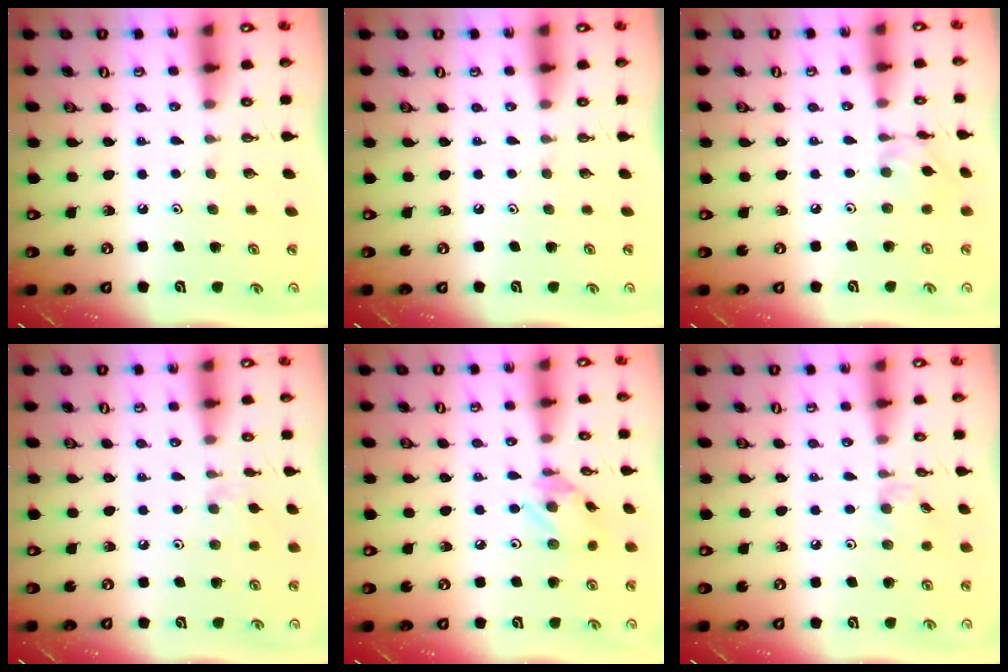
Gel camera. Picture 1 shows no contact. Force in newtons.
{"total": 0.0}
{"total": 3.9, "press": 3.8, "slide": 0.5}
{"total": 2.0, "press": 1.9, "slide": 0.5}
{"total": 4.8, "press": 4.8, "slide": 0.2}
{"total": 2.5, "press": 2.4, "slide": 0.4}